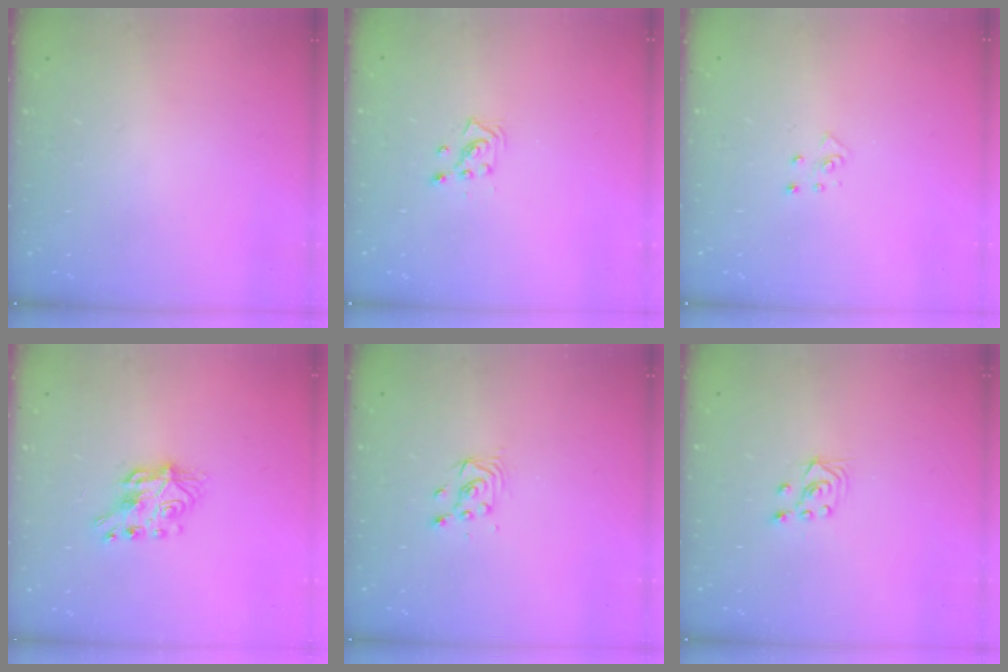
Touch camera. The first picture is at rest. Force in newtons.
{"total": 3.3, "press": 3.2, "slide": 0.5}
{"total": 4.1, "press": 4.1, "slide": 0.4}
{"total": 7.4, "press": 7.3, "slide": 0.8}
{"total": 3.4, "press": 3.4, "slide": 0.3}
{"total": 2.6, "press": 2.5, "slide": 1.0}